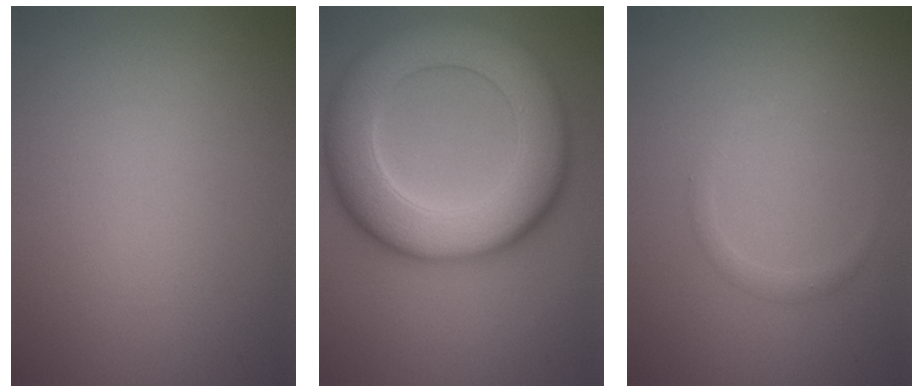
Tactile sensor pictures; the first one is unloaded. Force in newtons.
{"total": 11.4, "press": 11.4, "slide": 0.5}
{"total": 1.0, "press": 1.0, "slide": 0.1}